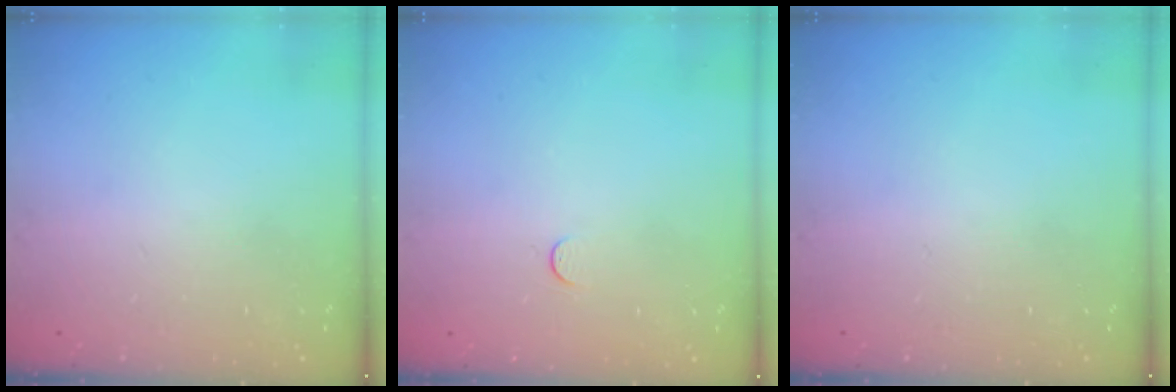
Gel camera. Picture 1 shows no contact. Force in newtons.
{"total": 3.5, "press": 3.5, "slide": 0.4}
{"total": 0.0}